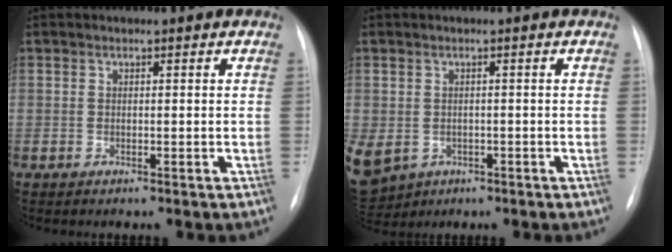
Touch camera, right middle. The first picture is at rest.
{"total": 18.0, "force": [-7.3, 14.6, 7.7], "torque": [-0.259, -0.015, -0.097]}